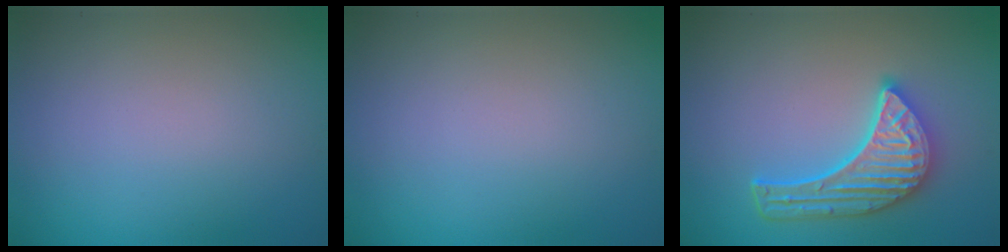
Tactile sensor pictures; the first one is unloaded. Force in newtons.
{"total": 0.0}
{"total": 5.6, "press": 4.5, "slide": 3.3}